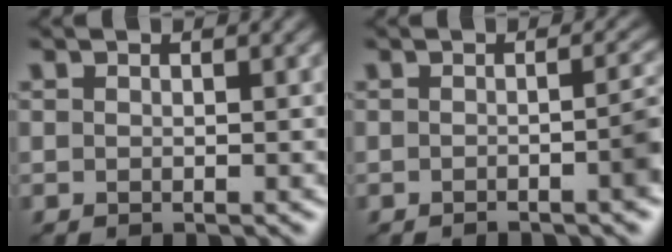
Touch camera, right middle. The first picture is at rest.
{"total": 3.1, "force": [-1.1, 0.8, 2.8], "torque": [-0.023, 0.007, -0.022]}